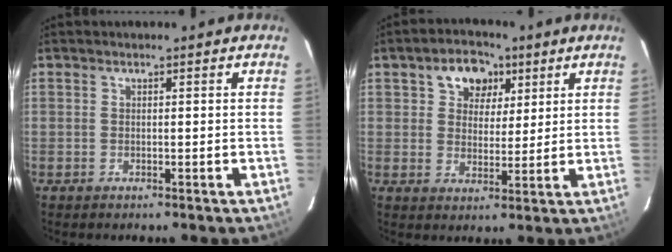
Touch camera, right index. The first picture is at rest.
{"total": 7.6, "force": [3.7, 5.7, 3.5], "torque": [-0.059, 0.015, 0.060]}